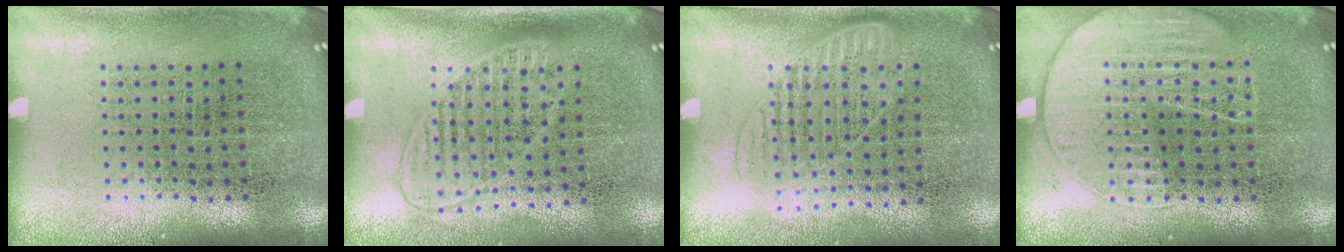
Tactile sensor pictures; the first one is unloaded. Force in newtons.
{"total": 1.4, "press": 1.2, "slide": 0.7}
{"total": 1.2, "press": 1.0, "slide": 0.6}
{"total": 2.6, "press": 2.6, "slide": 0.3}